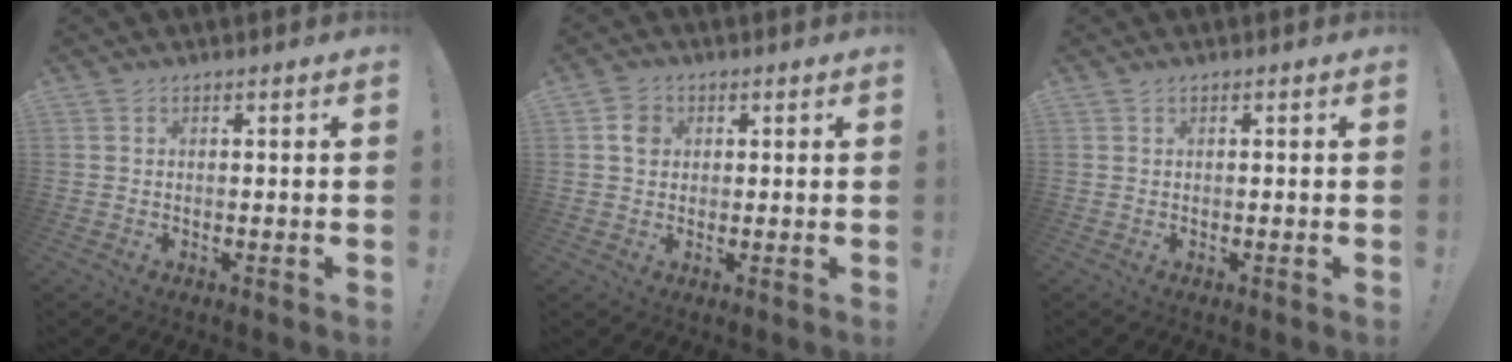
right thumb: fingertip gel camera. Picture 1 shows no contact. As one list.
[{"total": 4.1, "force": [1.1, 3.6, 1.5], "torque": [-0.020, 0.005, 0.019]}, {"total": 0.0}]